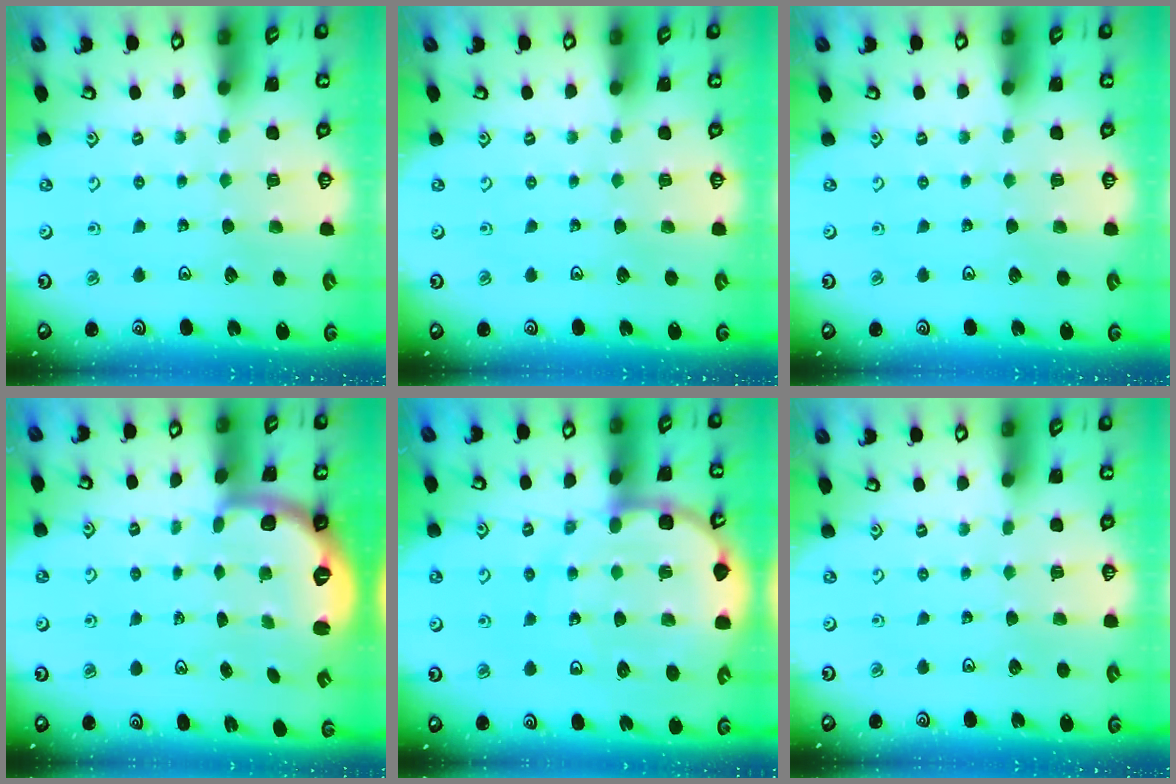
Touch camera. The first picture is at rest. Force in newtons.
{"total": 0.0}
{"total": 0.0}
{"total": 2.8, "press": 1.9, "slide": 2.0}
{"total": 12.7, "press": 12.4, "slide": 2.8}
{"total": 0.0}